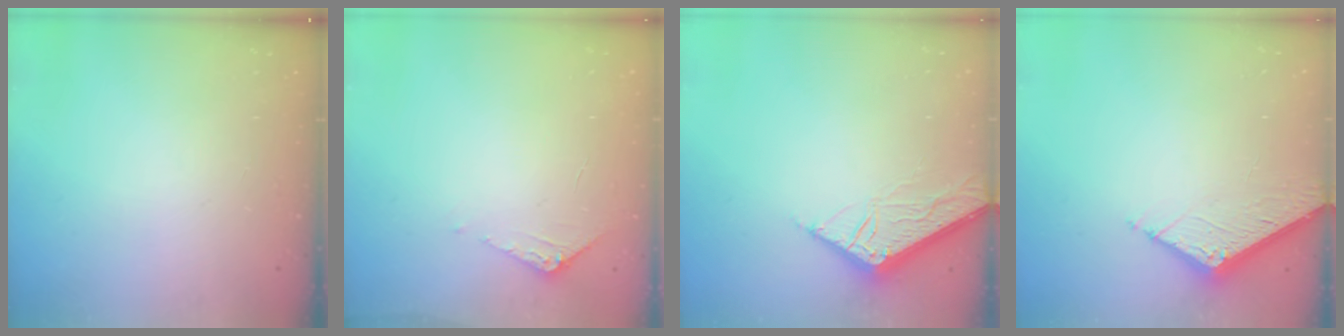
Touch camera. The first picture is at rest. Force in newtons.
{"total": 5.0, "press": 5.0, "slide": 0.5}
{"total": 7.0, "press": 6.9, "slide": 0.4}
{"total": 6.7, "press": 6.7, "slide": 0.2}